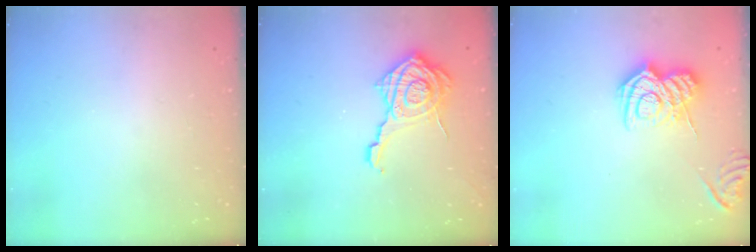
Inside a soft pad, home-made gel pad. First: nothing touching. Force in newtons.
{"total": 14.9, "press": 14.9, "slide": 0.8}
{"total": 11.6, "press": 11.6, "slide": 0.6}